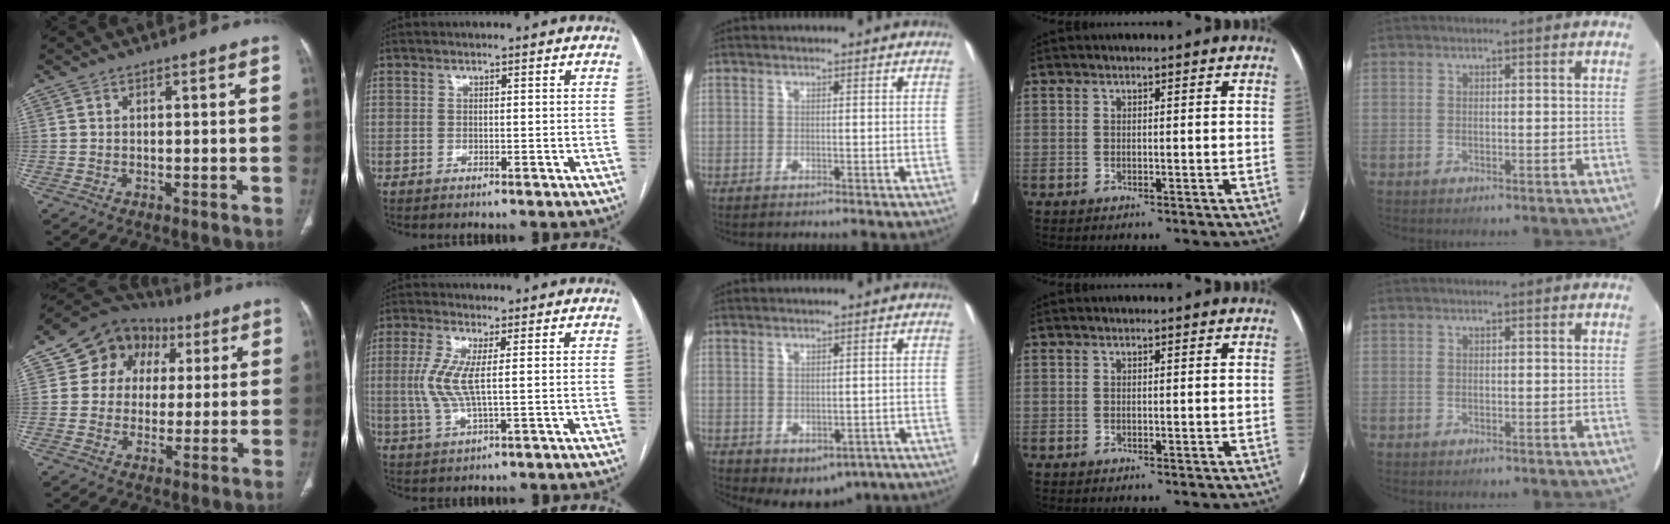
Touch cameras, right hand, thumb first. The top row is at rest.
{"thumb": {"total": 12.6, "force": [3.5, 11.2, 4.7], "torque": [-0.028, 0.018, 0.052]}, "index": {"total": 6.4, "force": [0.6, 1.2, 6.2], "torque": [-0.154, -0.003, 0.012]}, "middle": {"total": 6.0, "force": [-3.0, 4.1, 3.1], "torque": [-0.023, 0.003, -0.030]}}